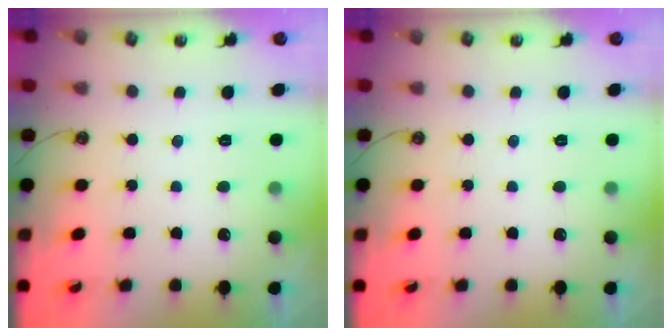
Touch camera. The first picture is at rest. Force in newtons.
{"total": 0.0}